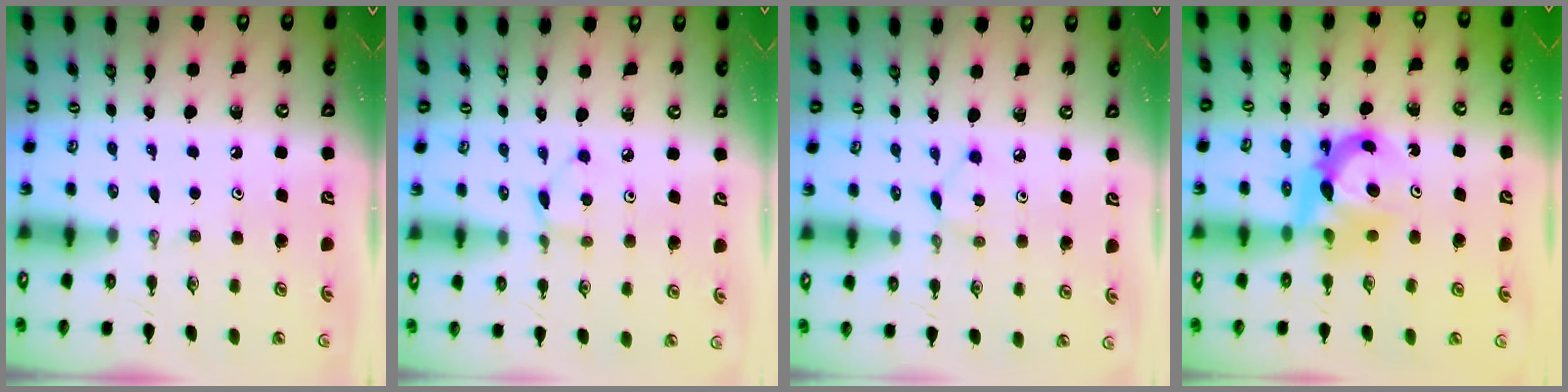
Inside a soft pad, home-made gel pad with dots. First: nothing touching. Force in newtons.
{"total": 3.0, "press": 3.0, "slide": 0.4}
{"total": 4.1, "press": 4.1, "slide": 0.4}
{"total": 7.2, "press": 7.2, "slide": 0.1}